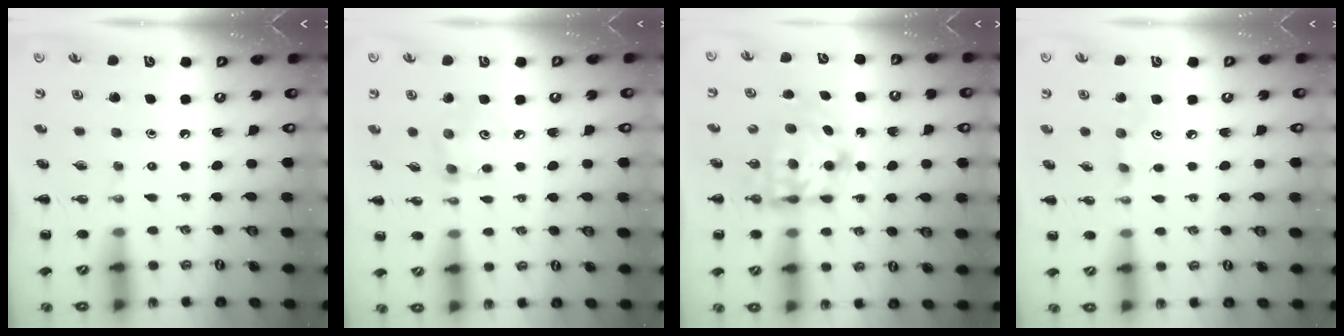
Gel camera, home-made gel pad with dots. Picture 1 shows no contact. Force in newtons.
{"total": 5.8, "press": 5.8, "slide": 0.5}
{"total": 6.6, "press": 6.5, "slide": 0.9}
{"total": 3.4, "press": 3.3, "slide": 0.9}